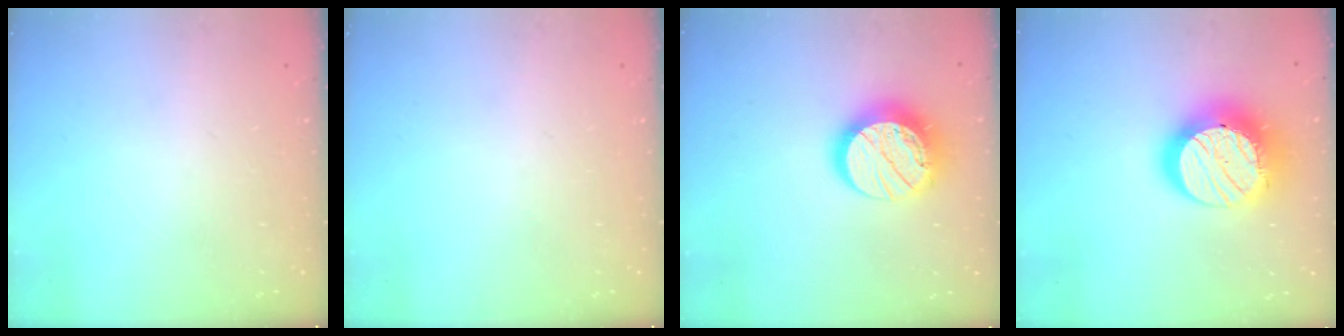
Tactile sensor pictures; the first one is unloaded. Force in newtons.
{"total": 0.0}
{"total": 15.3, "press": 15.2, "slide": 1.2}
{"total": 20.1, "press": 20.0, "slide": 1.1}